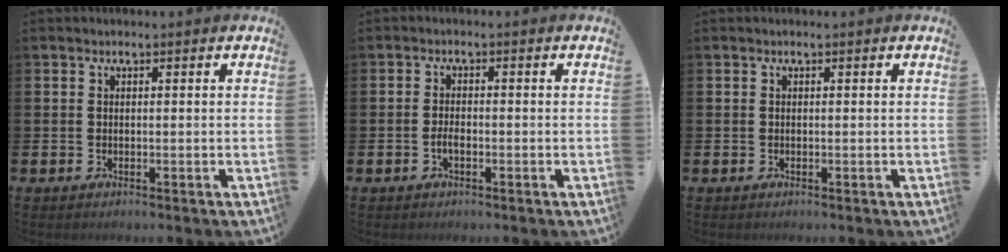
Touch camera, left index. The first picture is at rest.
{"total": 1.5, "force": [-0.6, 0.7, 1.2], "torque": [-0.021, -0.001, -0.012]}
{"total": 0.0}